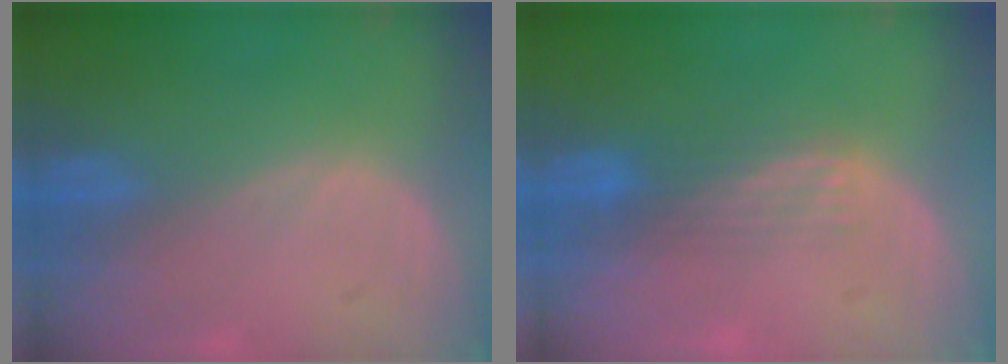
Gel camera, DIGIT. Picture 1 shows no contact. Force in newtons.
{"total": 2.9, "press": 2.7, "slide": 1.2}